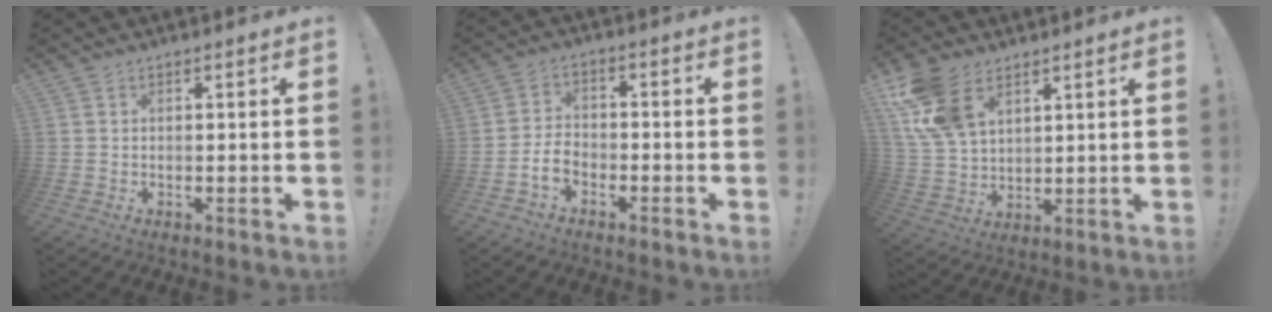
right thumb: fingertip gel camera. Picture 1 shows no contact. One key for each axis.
{"total": 5.2, "fx": -3.0, "fy": 3.1, "fz": 2.9, "tx": -0.058, "ty": 0.011, "tz": -0.054}
{"total": 13.8, "fx": 7.1, "fy": 8.5, "fz": 8.2, "tx": -0.175, "ty": -0.020, "tz": 0.140}